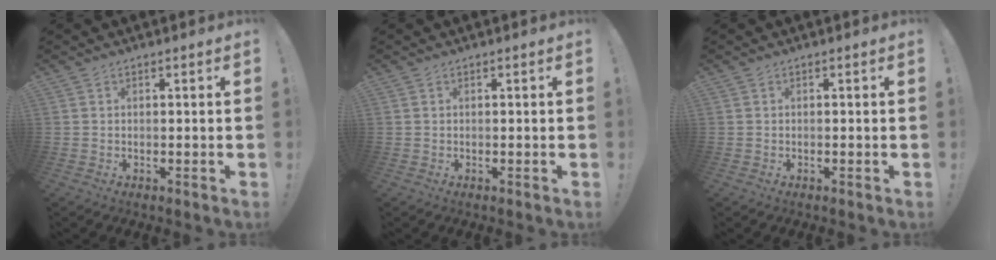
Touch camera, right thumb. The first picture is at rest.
{"total": 0.0}
{"total": 0.0}